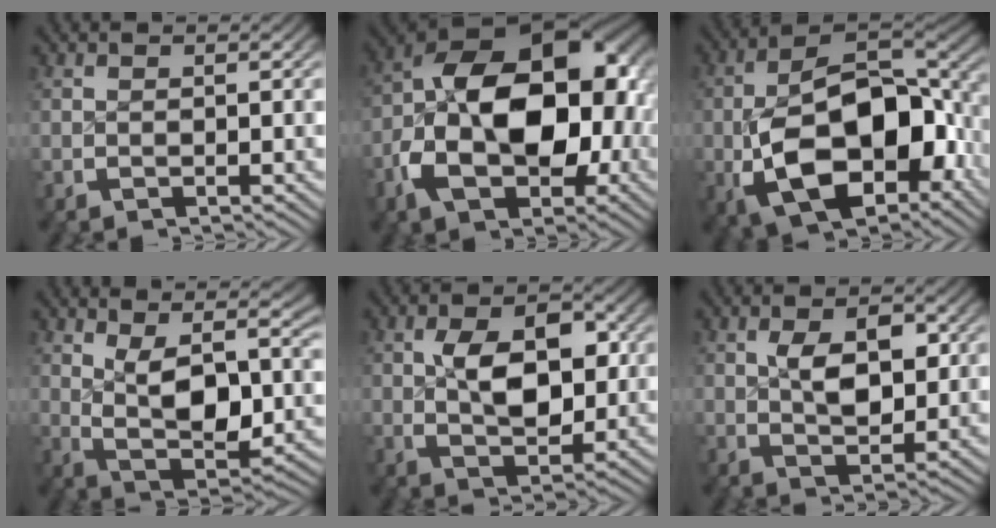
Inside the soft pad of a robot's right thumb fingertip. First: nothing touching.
{"total": 20.1, "force": [-1.3, 12.6, 15.6], "torque": [-0.270, -0.042, -0.001]}
{"total": 17.0, "force": [-2.5, 10.3, 13.3], "torque": [-0.246, -0.046, -0.011]}
{"total": 7.8, "force": [1.5, 4.3, 6.4], "torque": [-0.118, -0.029, 0.036]}
{"total": 6.8, "force": [0.2, 4.1, 5.5], "torque": [-0.104, -0.017, 0.013]}
{"total": 4.4, "force": [0.5, 2.5, 3.6], "torque": [-0.065, -0.010, 0.016]}